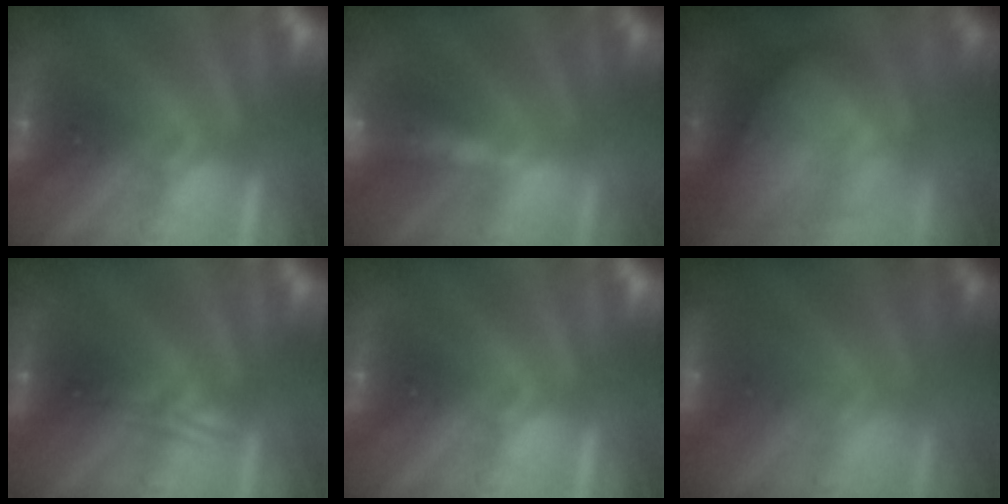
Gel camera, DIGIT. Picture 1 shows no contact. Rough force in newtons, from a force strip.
{"total": 9.1}
{"total": 6.9}
{"total": 2.3}
{"total": 0.0}
{"total": 2.8}